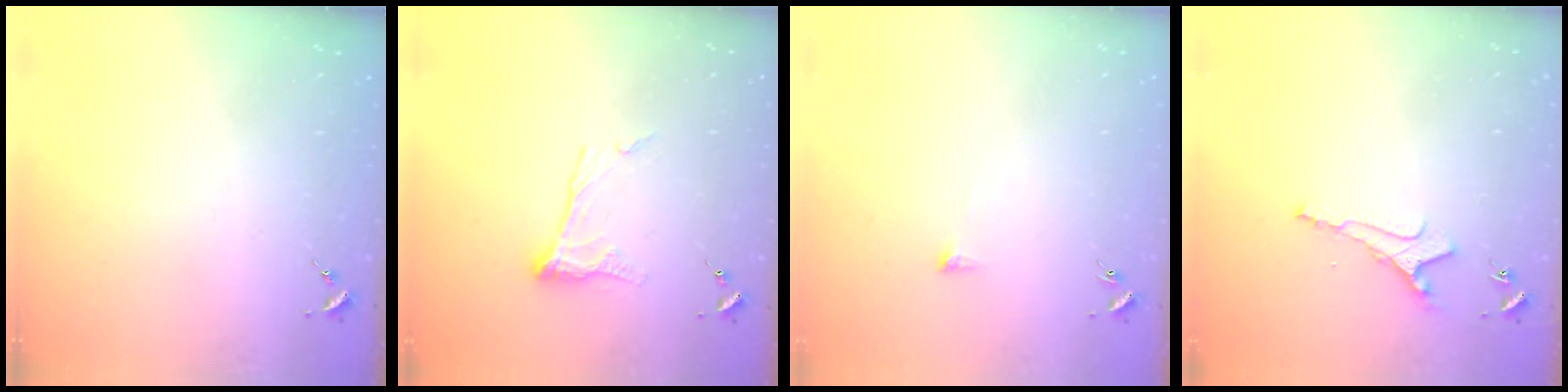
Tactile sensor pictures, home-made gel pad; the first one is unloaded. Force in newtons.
{"total": 10.0, "press": 10.0, "slide": 0.7}
{"total": 2.9, "press": 2.9, "slide": 0.5}
{"total": 6.0, "press": 6.0, "slide": 0.9}